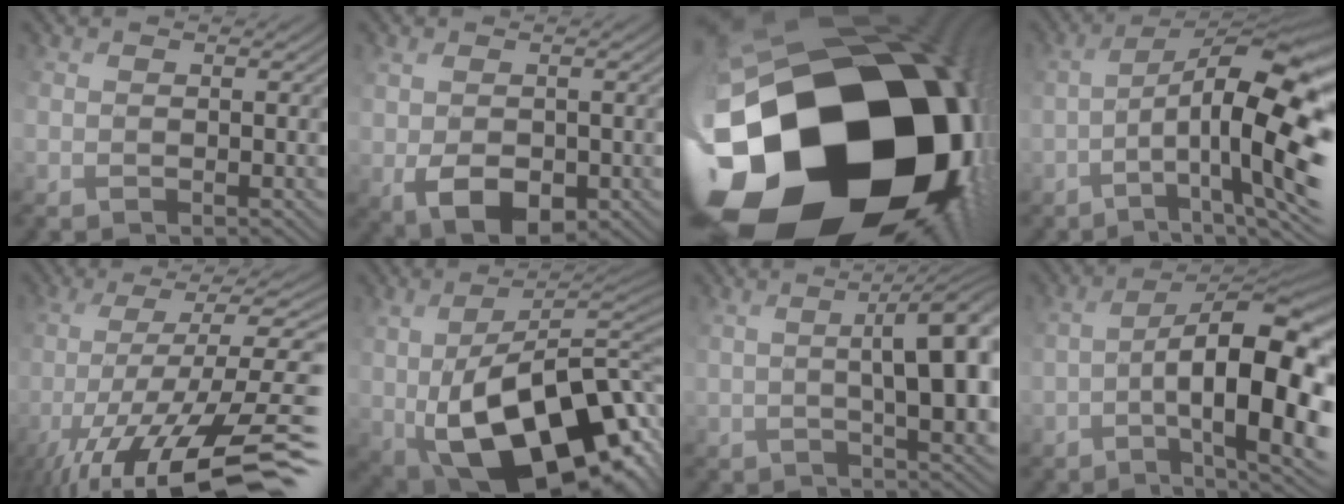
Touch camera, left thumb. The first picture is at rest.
{"total": 4.7, "force": [-1.1, 3.3, 3.2], "torque": [-0.078, -0.010, -0.007]}
{"total": 22.6, "force": [-5.9, 17.5, 13.1], "torque": [-0.246, -0.079, -0.084]}
{"total": 14.2, "force": [-3.1, 4.6, 13.1], "torque": [-0.197, 0.003, -0.031]}
{"total": 14.8, "force": [-7.3, 4.9, 11.9], "torque": [-0.222, 0.002, -0.109]}
{"total": 17.1, "force": [-4.0, 8.9, 14.0], "torque": [-0.222, -0.020, -0.044]}
{"total": 10.7, "force": [0.9, 3.6, 10.0], "torque": [-0.114, 0.011, 0.021]}
{"total": 14.2, "force": [-3.7, 4.7, 12.8], "torque": [-0.188, 0.006, -0.044]}